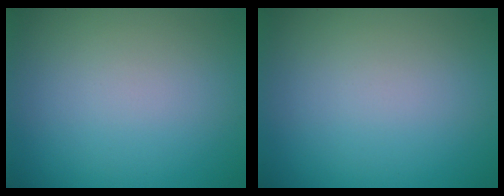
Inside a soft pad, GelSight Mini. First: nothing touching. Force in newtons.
{"total": 0.0}